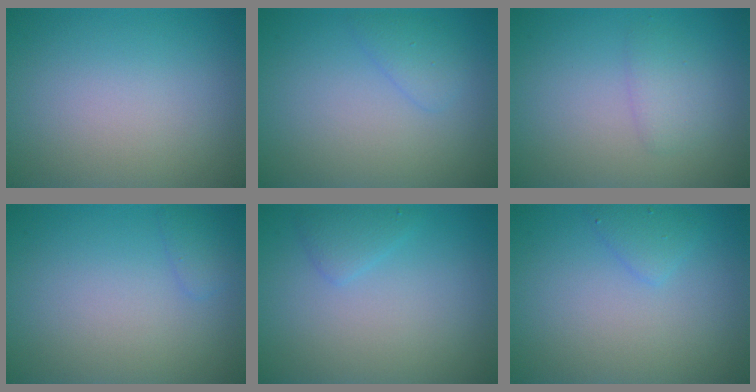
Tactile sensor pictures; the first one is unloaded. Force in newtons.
{"total": 1.4, "press": 1.4, "slide": 0.2}
{"total": 1.6, "press": 1.6, "slide": 0.1}
{"total": 1.0, "press": 1.0, "slide": 0.1}
{"total": 1.4, "press": 1.4, "slide": 0.0}
{"total": 1.4, "press": 1.4, "slide": 0.1}